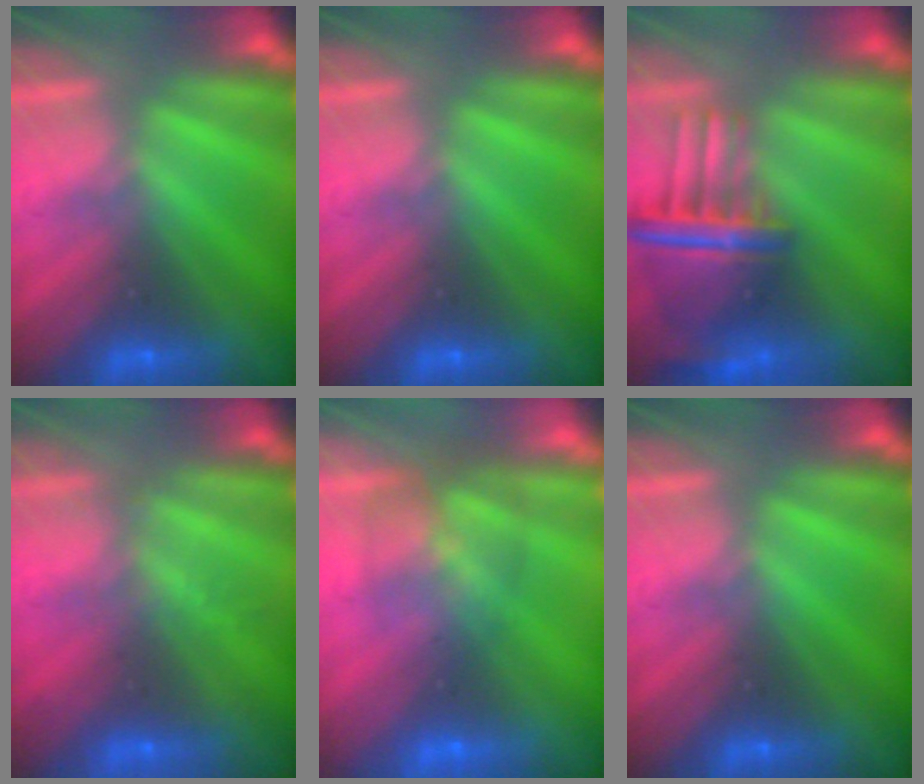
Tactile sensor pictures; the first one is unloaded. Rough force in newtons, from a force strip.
{"total": 0.0}
{"total": 7.8}
{"total": 2.0}
{"total": 6.9}
{"total": 0.0}